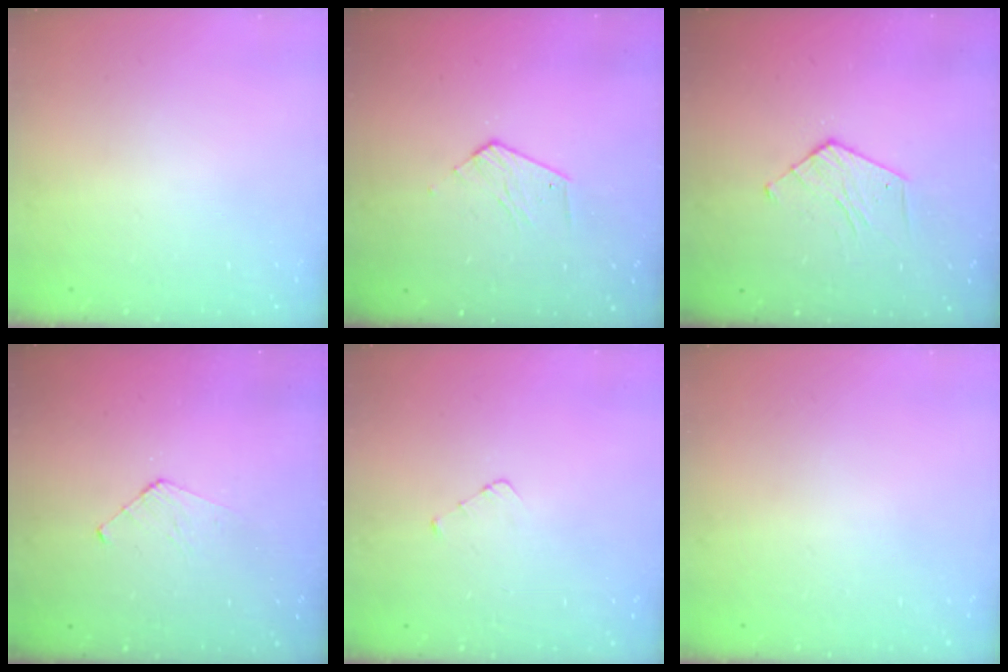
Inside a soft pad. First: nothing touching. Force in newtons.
{"total": 3.9, "press": 3.9, "slide": 0.4}
{"total": 5.2, "press": 5.2, "slide": 0.5}
{"total": 3.4, "press": 3.3, "slide": 0.3}
{"total": 2.9, "press": 2.9, "slide": 0.2}
{"total": 0.0}